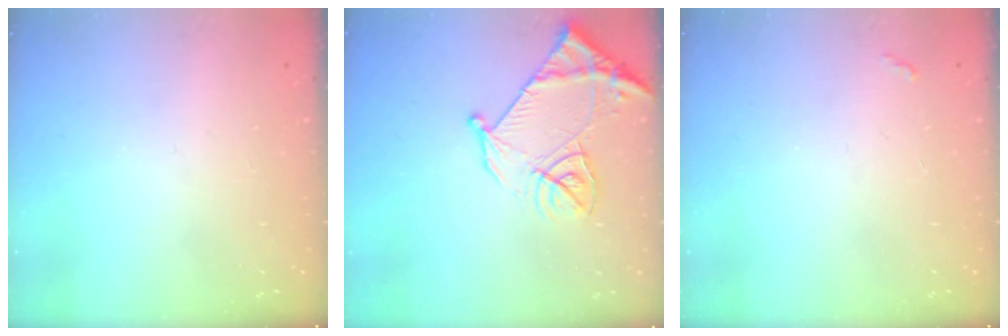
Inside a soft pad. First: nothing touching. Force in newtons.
{"total": 14.4, "press": 14.3, "slide": 1.6}
{"total": 2.8, "press": 2.8, "slide": 0.4}